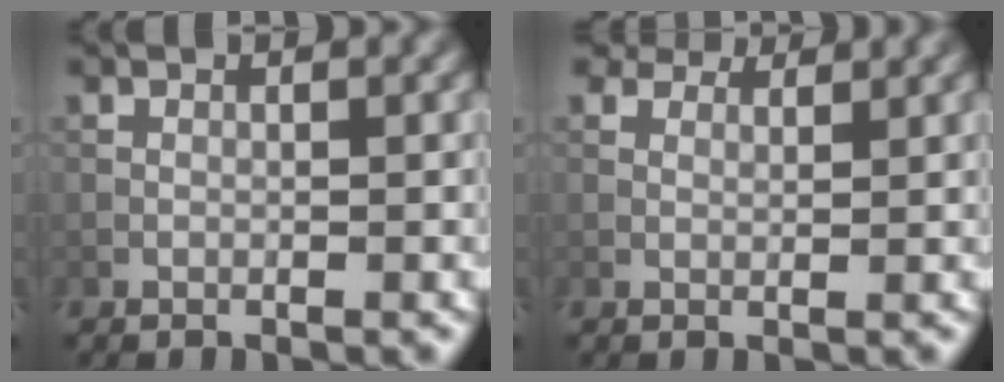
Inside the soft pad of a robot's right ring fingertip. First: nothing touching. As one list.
[{"total": 5.5, "force": [4.3, 2.7, 2.2], "torque": [-0.062, 0.001, 0.061]}]